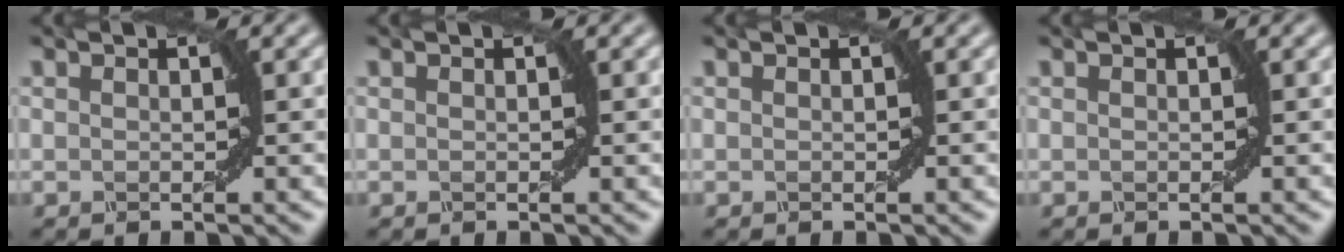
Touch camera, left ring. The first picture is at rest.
{"total": 0.0}
{"total": 0.0}
{"total": 0.0}